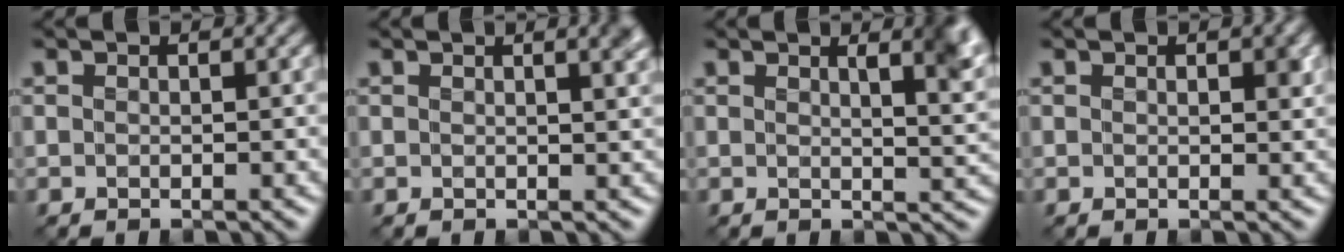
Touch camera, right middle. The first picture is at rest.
{"total": 2.8, "force": [1.4, 1.1, 2.2], "torque": [-0.004, 0.007, 0.008]}
{"total": 4.5, "force": [2.1, 1.5, 3.7], "torque": [-0.028, 0.001, 0.024]}
{"total": 1.3, "force": [0.3, 0.6, 1.1], "torque": [-0.010, -0.004, 0.006]}